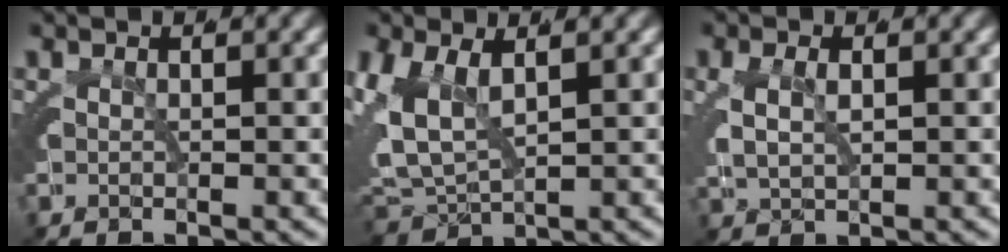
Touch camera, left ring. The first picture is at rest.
{"total": 8.0, "force": [-0.4, 6.9, 4.0], "torque": [-0.116, -0.028, 0.000]}
{"total": 2.4, "force": [0.0, 2.0, 1.2], "torque": [-0.036, -0.007, 0.002]}